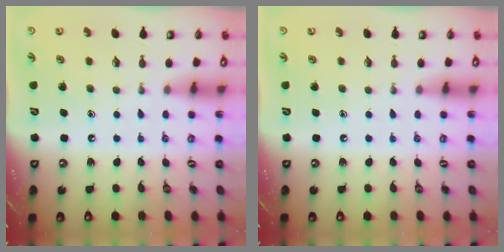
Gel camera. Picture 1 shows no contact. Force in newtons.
{"total": 0.0}